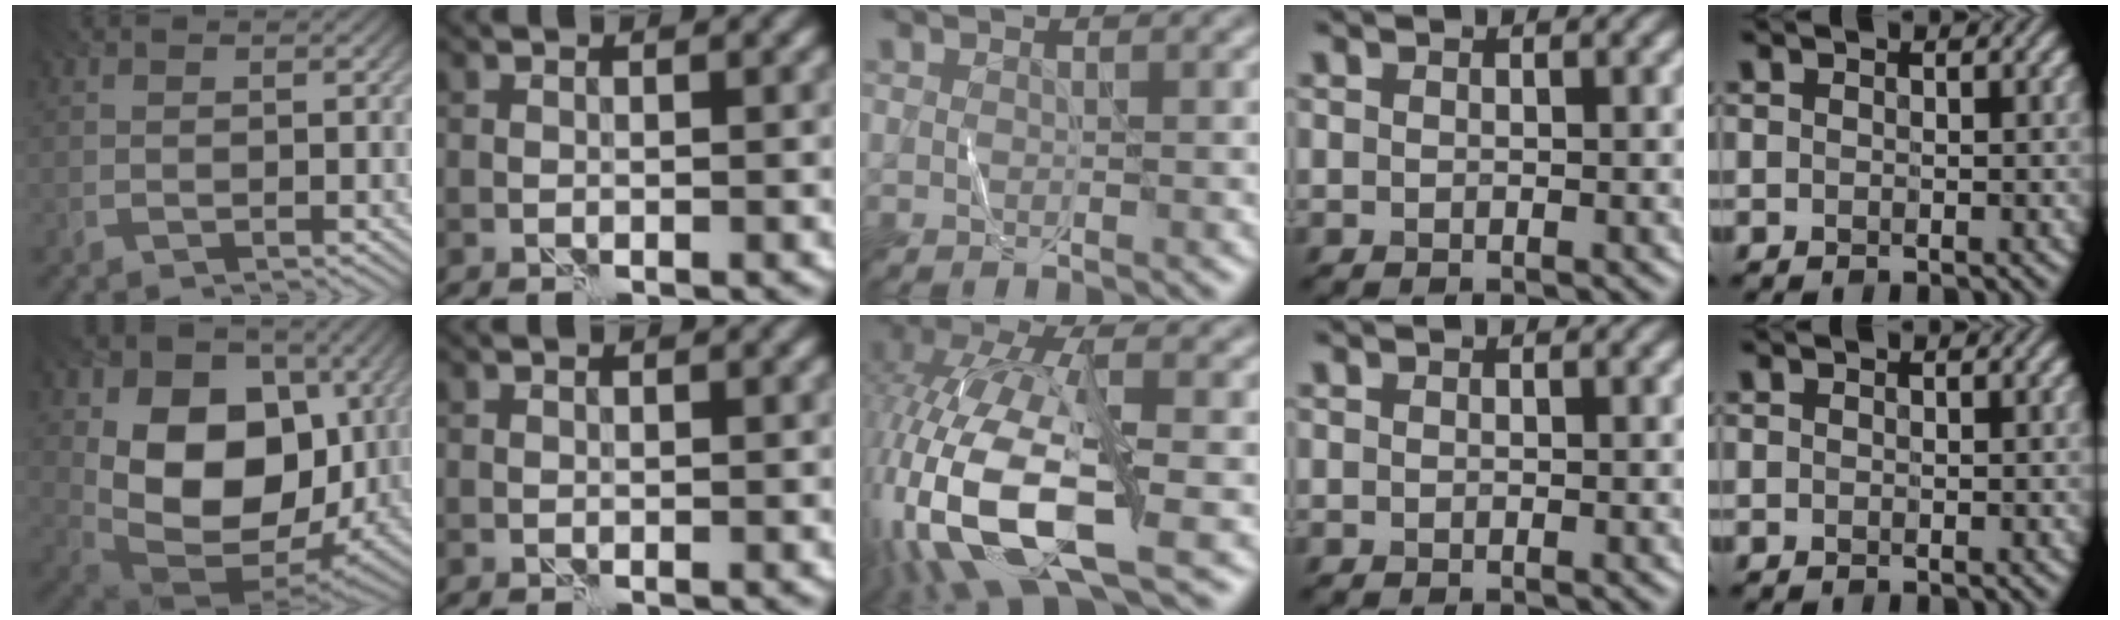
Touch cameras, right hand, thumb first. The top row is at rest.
{"thumb": {"total": 16.5, "force": [1.1, 11.7, 11.6], "torque": [-0.206, -0.036, 0.032]}, "middle": {"total": 14.7, "force": [-5.1, 5.7, 12.5], "torque": [-0.275, -0.002, -0.099]}}